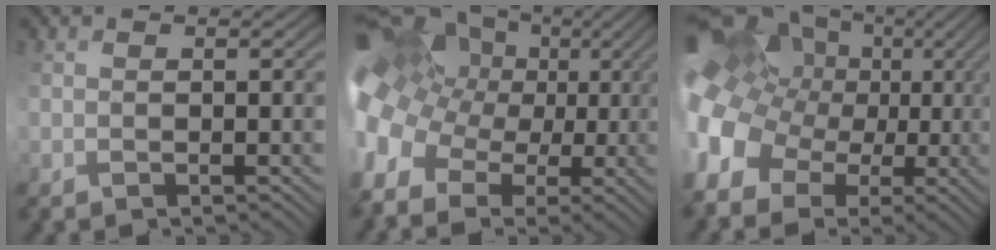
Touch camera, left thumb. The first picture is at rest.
{"total": 14.7, "force": [2.4, 10.8, 9.7], "torque": [-0.236, 0.024, 0.051]}
{"total": 14.6, "force": [1.5, 11.6, 8.8], "torque": [-0.225, 0.011, 0.035]}